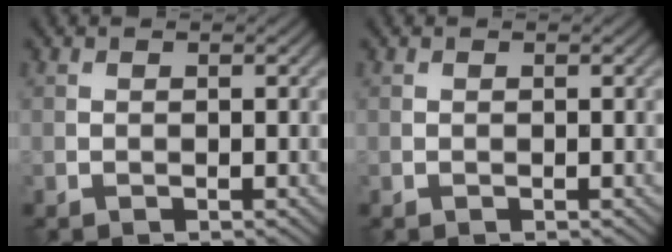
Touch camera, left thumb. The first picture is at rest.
{"total": 0.0}